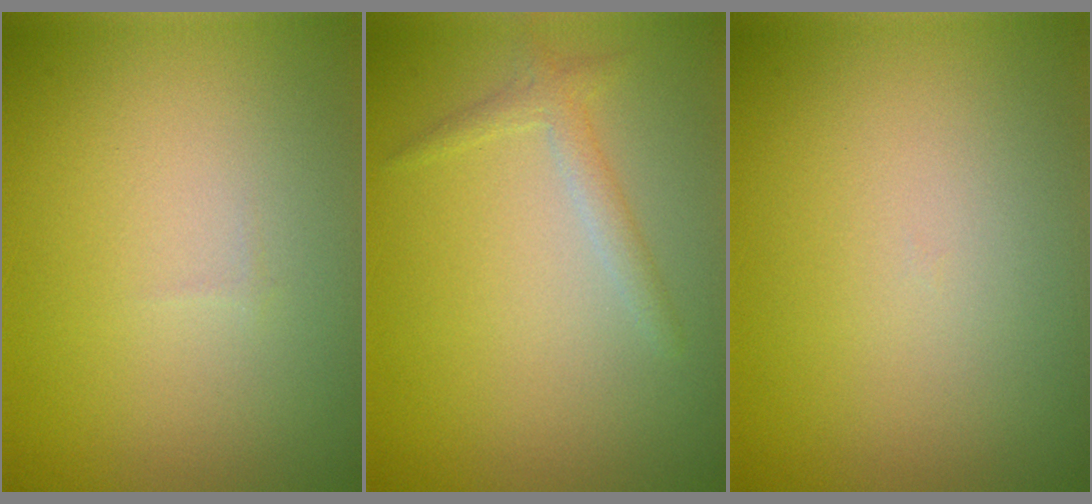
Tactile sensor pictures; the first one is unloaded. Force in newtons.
{"total": 1.5, "press": 1.5, "slide": 0.0}
{"total": 0.0}